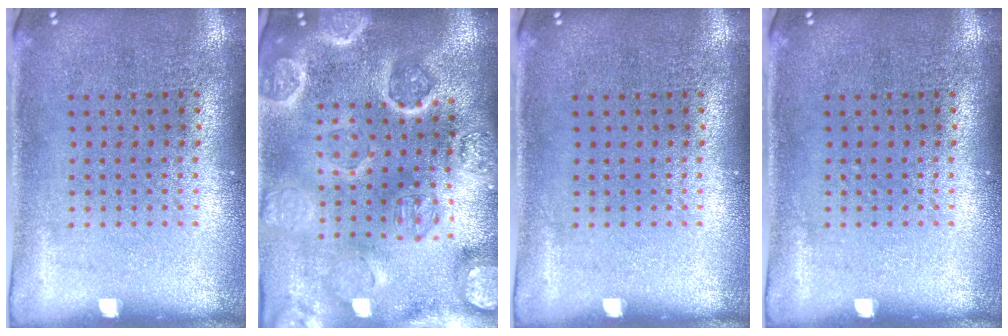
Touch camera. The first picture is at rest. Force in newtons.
{"total": 4.7, "press": 4.2, "slide": 2.1}
{"total": 0.0}
{"total": 0.0}